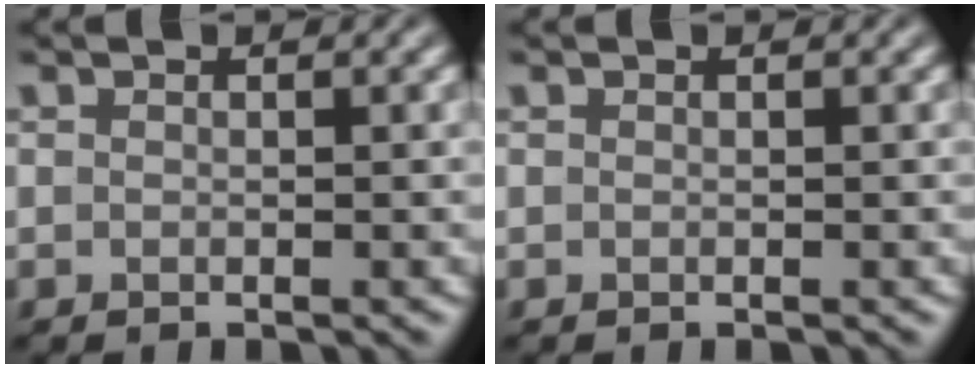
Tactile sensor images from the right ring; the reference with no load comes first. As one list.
[{"total": 0.0}]